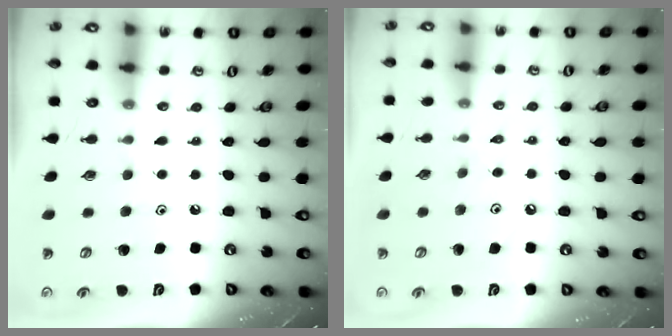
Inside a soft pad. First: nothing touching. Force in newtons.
{"total": 2.6, "press": 2.6, "slide": 0.4}